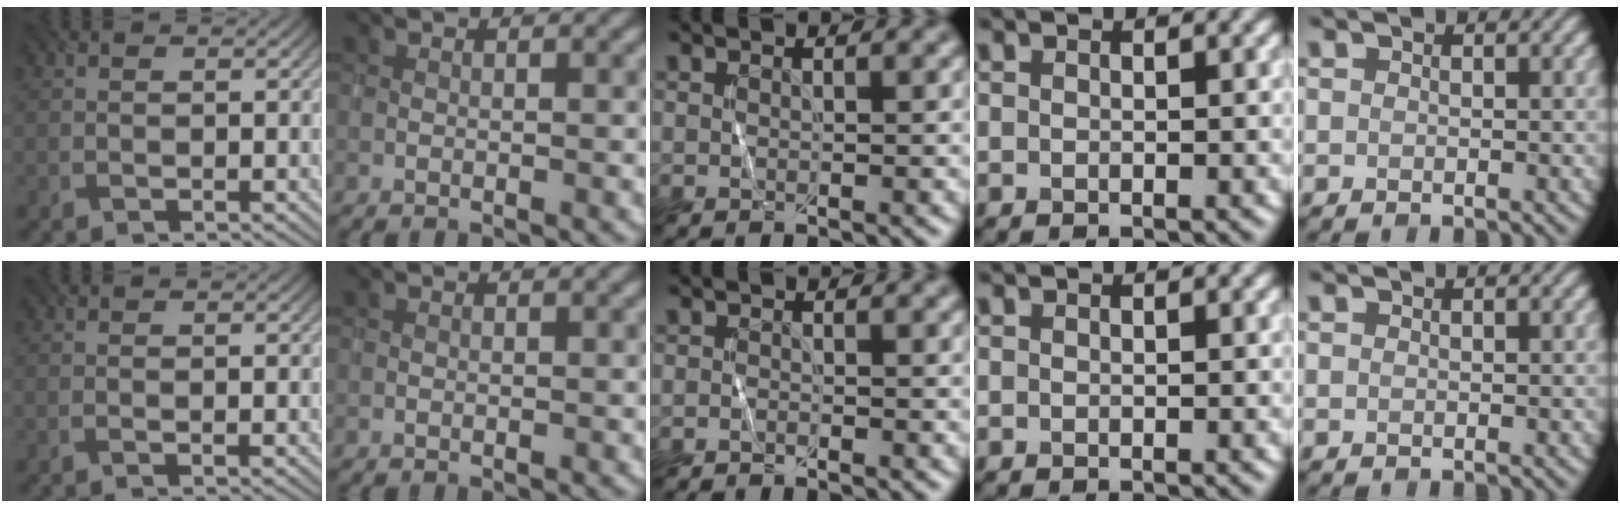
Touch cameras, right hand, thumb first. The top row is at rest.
{"middle": {"total": 0.7, "force": [-0.4, -0.2, -0.5], "torque": [0.012, 0.000, -0.007]}}